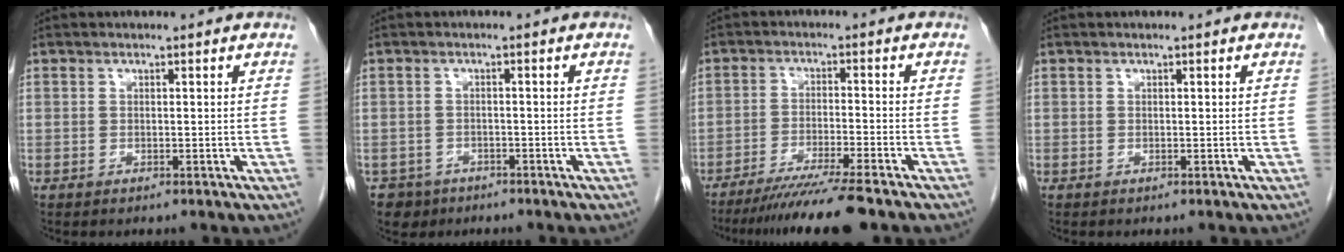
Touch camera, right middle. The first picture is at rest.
{"total": 3.8, "force": [-2.6, 2.7, 0.0], "torque": [0.001, 0.005, -0.041]}
{"total": 9.9, "force": [-8.1, -1.3, 5.6], "torque": [-0.080, -0.034, -0.131]}
{"total": 0.0}